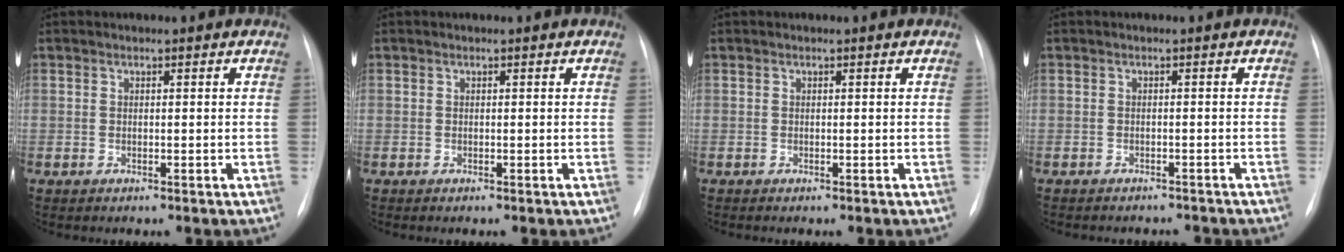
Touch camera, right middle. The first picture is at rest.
{"total": 0.0}
{"total": 0.0}
{"total": 4.5, "force": [-4.2, 1.7, 0.5], "torque": [-0.005, 0.002, -0.044]}